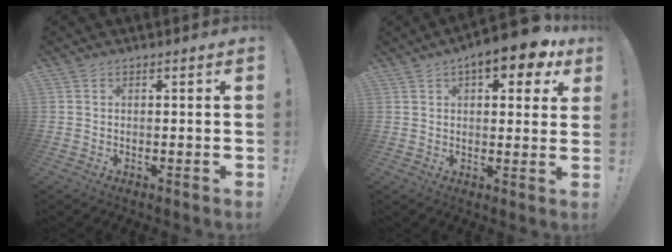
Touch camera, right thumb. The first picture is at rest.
{"total": 10.9, "force": [6.5, 3.7, 7.8], "torque": [-0.096, -0.036, 0.104]}